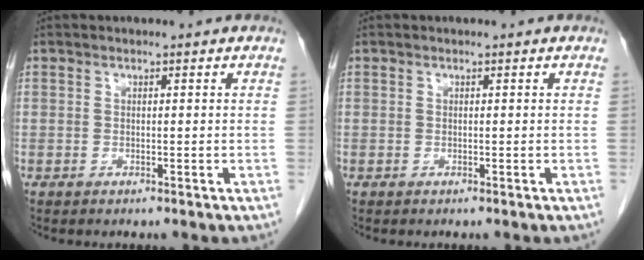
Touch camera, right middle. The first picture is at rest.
{"total": 0.0}